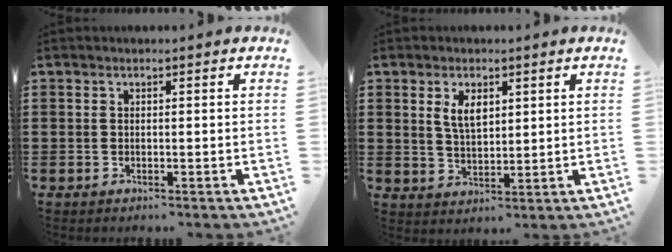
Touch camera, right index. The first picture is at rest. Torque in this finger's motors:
{"motor_torque": [0.32, -0.28, 0.17, 0.08]}